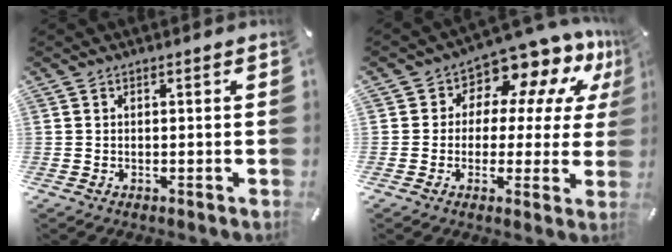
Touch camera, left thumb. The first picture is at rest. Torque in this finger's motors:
{"motor_torque": [1.36, 1.35, 0.20, -0.09, 0.04]}